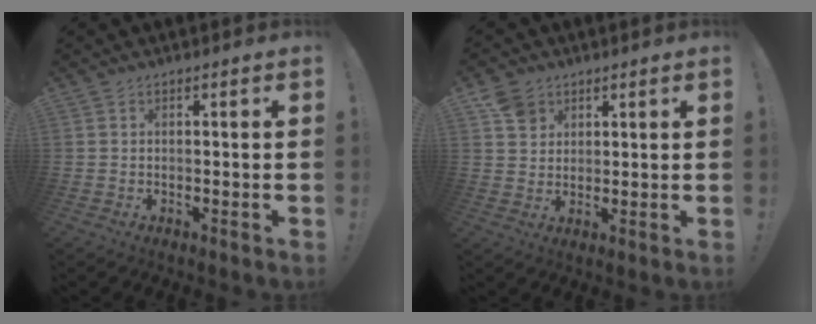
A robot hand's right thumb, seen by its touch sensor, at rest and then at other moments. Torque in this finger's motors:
{"motor_torque": [0.59, 0.56, 0.64, 0.17, 0.00]}